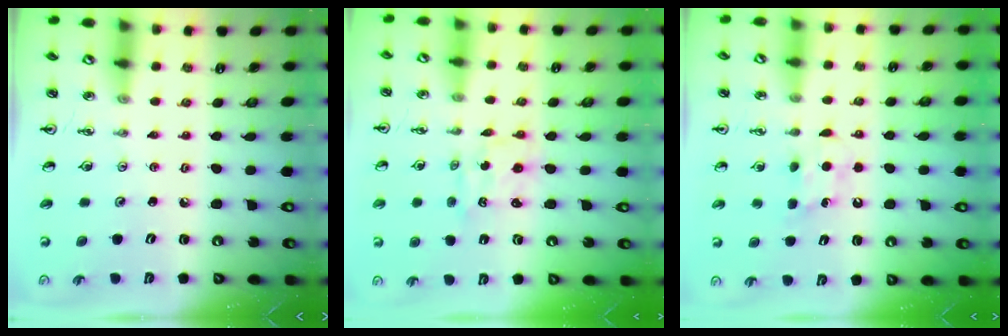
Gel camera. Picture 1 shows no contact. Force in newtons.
{"total": 1.6, "press": 1.3, "slide": 0.8}
{"total": 5.4, "press": 5.3, "slide": 0.9}